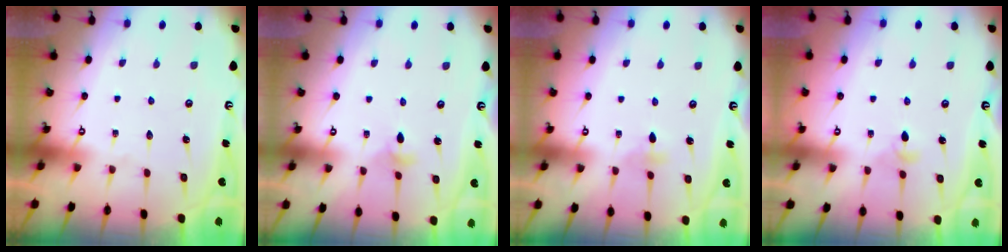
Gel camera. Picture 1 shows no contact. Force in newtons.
{"total": 3.2, "press": 3.2, "slide": 0.4}
{"total": 3.7, "press": 3.6, "slide": 0.8}
{"total": 3.3, "press": 3.2, "slide": 0.8}